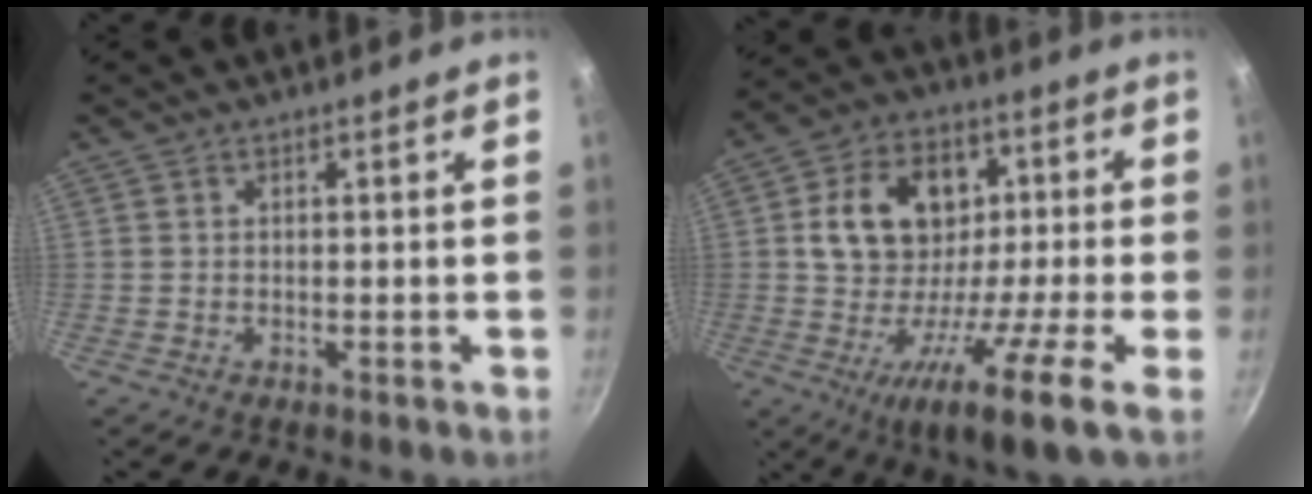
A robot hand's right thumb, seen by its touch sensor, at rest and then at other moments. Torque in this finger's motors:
{"motor_torque": [1.51, 1.77, 1.29, -1.23, 0.60]}